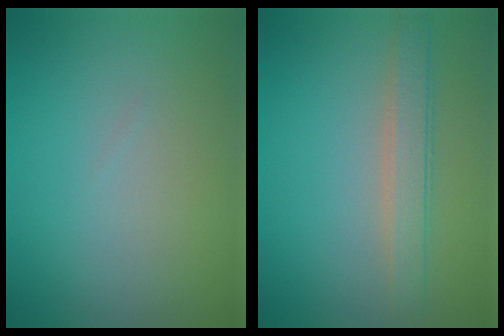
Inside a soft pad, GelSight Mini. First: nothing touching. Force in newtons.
{"total": 2.8, "press": 2.8, "slide": 0.3}